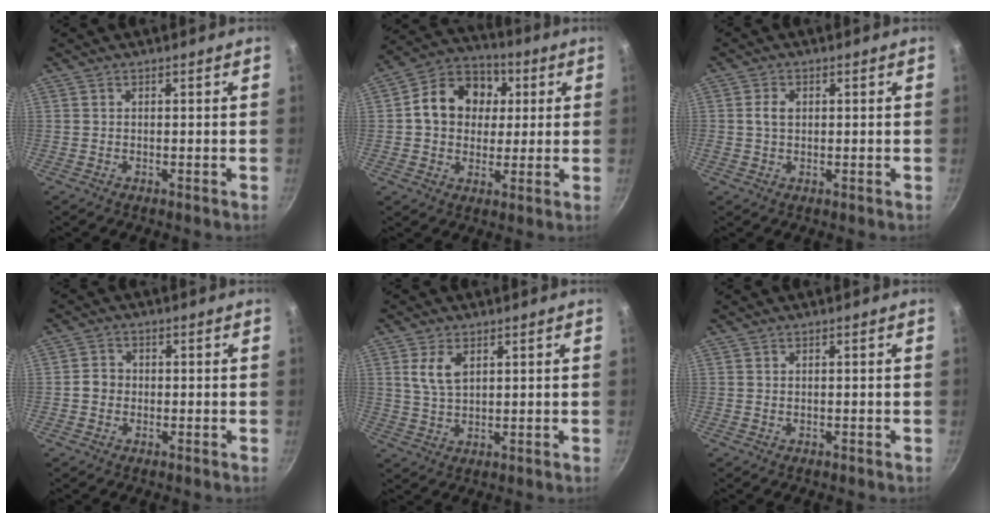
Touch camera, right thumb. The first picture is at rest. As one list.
[{"total": 14.1, "force": [2.6, 11.5, 7.8], "torque": [-0.101, 0.018, 0.026]}, {"total": 2.9, "force": [0.4, 2.1, 1.9], "torque": [-0.029, 0.005, 0.006]}, {"total": 2.9, "force": [-0.5, 2.6, 1.2], "torque": [-0.006, 0.012, -0.012]}, {"total": 5.5, "force": [2.2, 2.9, 4.1], "torque": [-0.074, -0.008, 0.045]}, {"total": 0.0}]